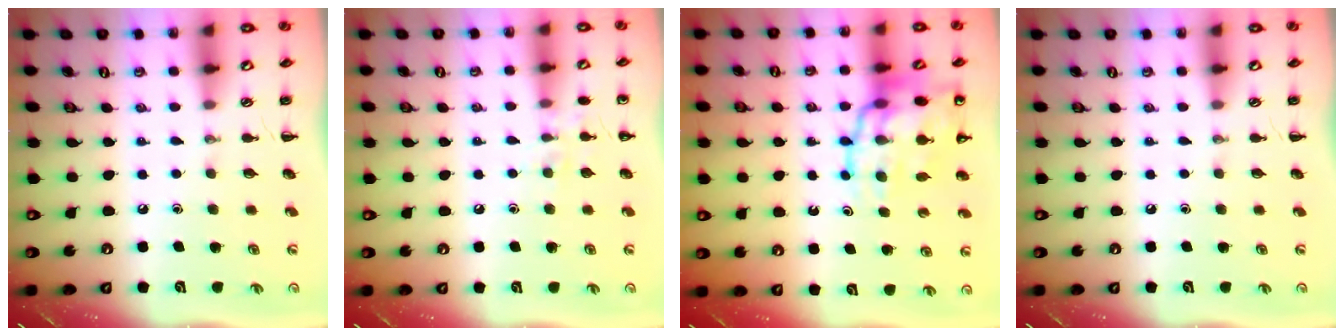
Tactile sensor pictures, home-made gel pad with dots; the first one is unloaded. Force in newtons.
{"total": 6.6, "press": 6.4, "slide": 1.7}
{"total": 21.4, "press": 21.0, "slide": 4.0}
{"total": 0.0}